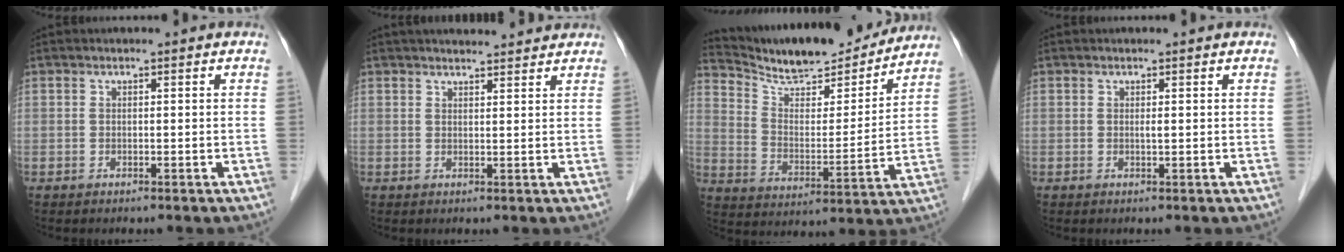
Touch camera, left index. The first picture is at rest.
{"total": 8.8, "force": [8.2, 1.4, 3.0], "torque": [-0.039, 0.024, 0.101]}
{"total": 18.8, "force": [17.5, 2.8, 6.2], "torque": [-0.108, -0.015, 0.271]}
{"total": 0.5, "force": [0.2, 0.0, 0.5], "torque": [-0.011, 0.000, 0.002]}